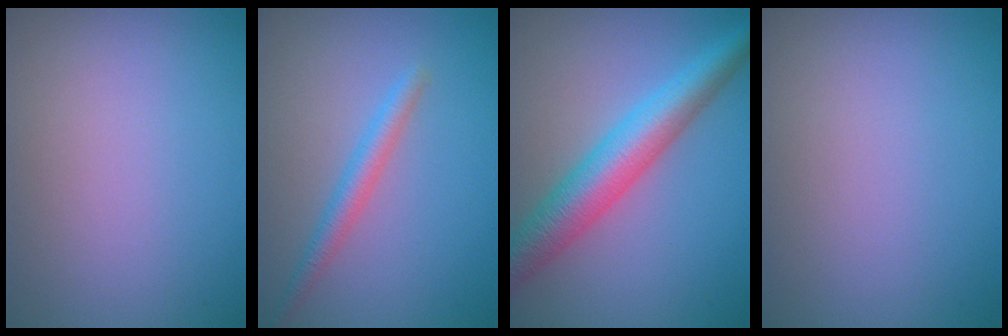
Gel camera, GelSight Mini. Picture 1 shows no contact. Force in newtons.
{"total": 2.2, "press": 2.2, "slide": 0.0}
{"total": 6.4, "press": 6.4, "slide": 0.2}
{"total": 0.0}